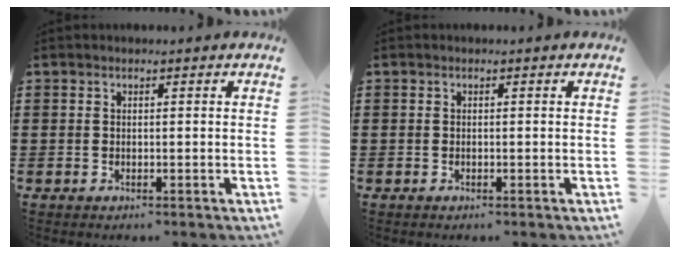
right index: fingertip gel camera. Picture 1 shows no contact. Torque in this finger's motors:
{"motor_torque": [1.59, 0.55, 0.06, 0.00]}